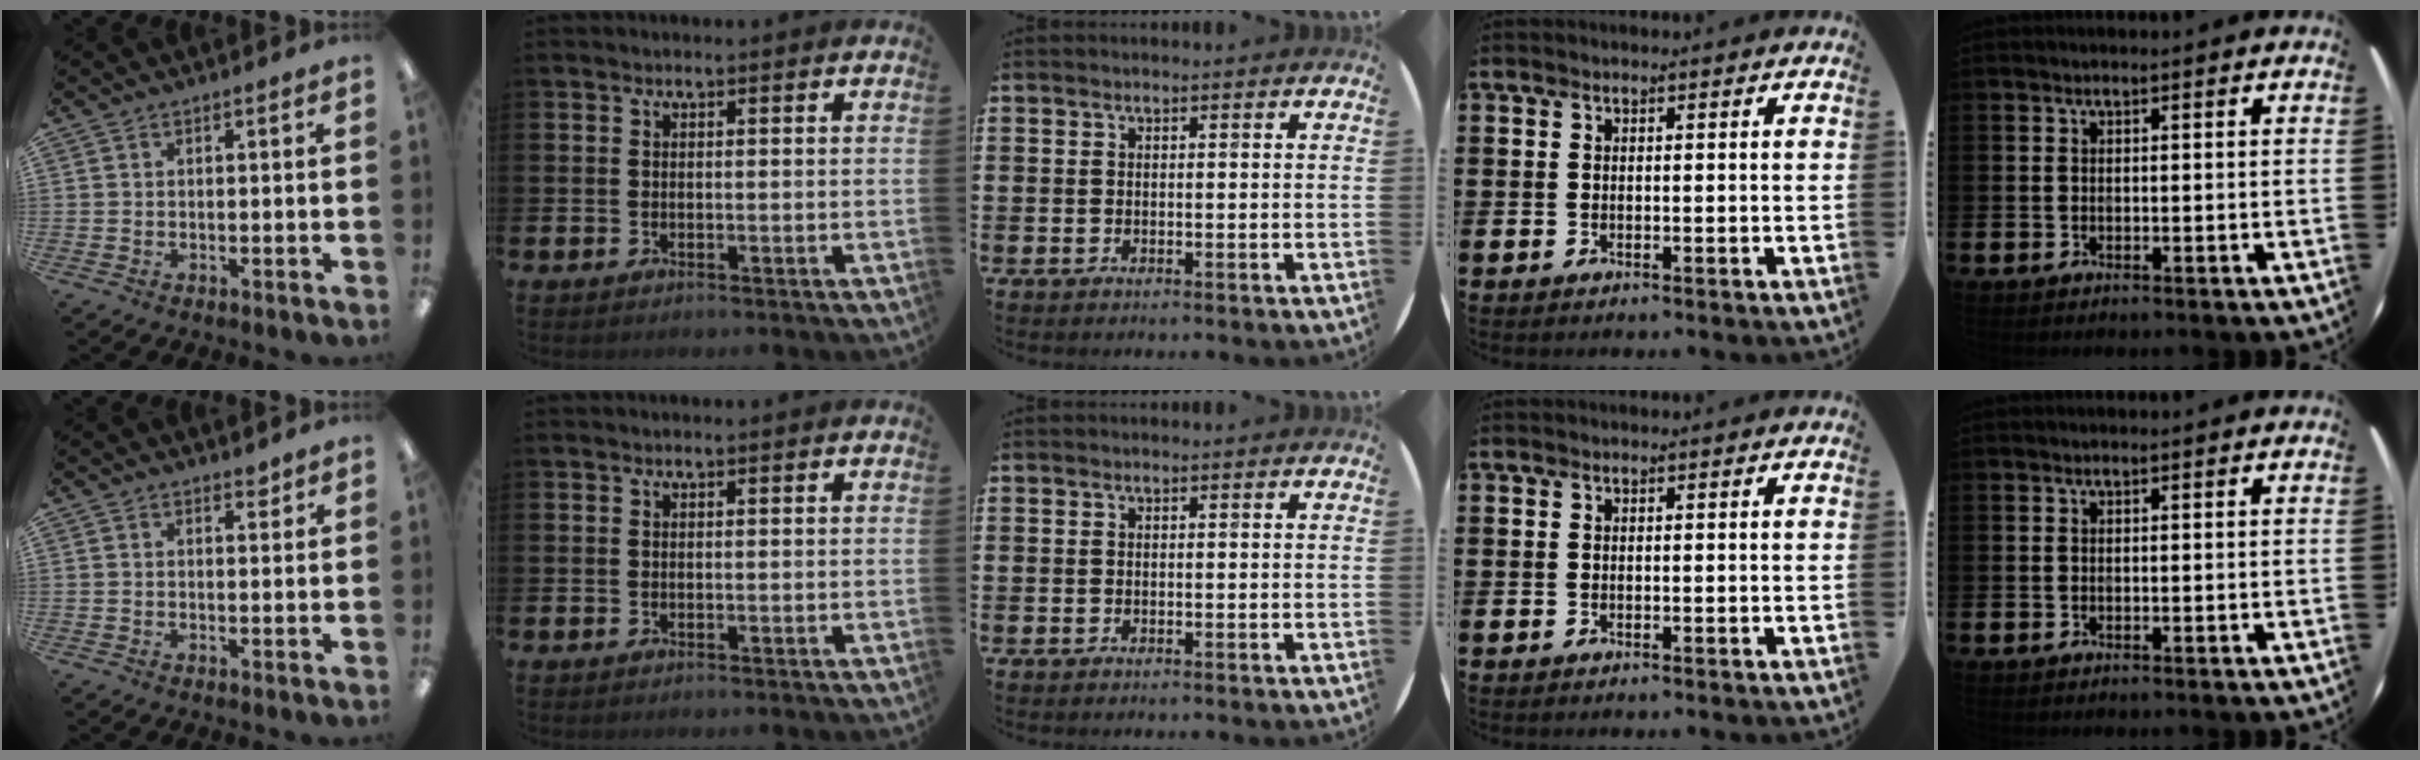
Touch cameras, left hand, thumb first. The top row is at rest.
{"thumb": {"total": 1.8, "force": [1.5, 0.6, 0.7], "torque": [0.002, -0.008, 0.025]}}